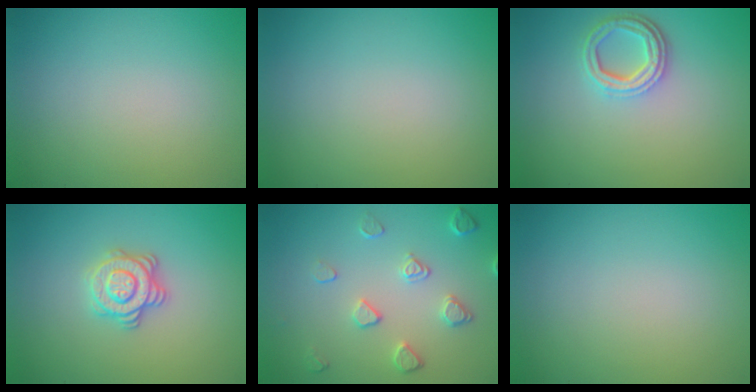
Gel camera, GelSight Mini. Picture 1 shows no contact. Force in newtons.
{"total": 0.0}
{"total": 3.8, "press": 2.9, "slide": 2.4}
{"total": 3.3, "press": 3.0, "slide": 1.4}
{"total": 2.4, "press": 1.9, "slide": 1.4}
{"total": 0.0}